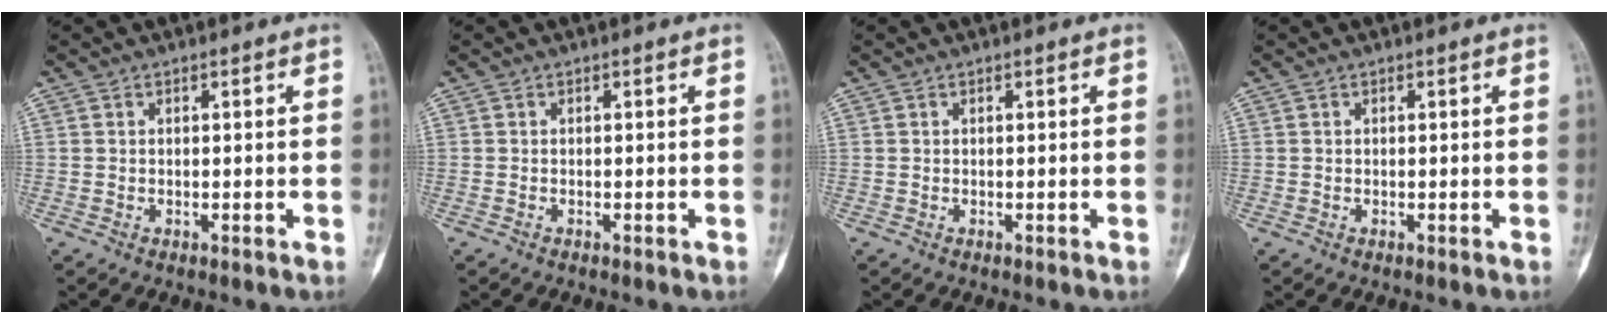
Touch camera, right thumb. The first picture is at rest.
{"total": 0.0}
{"total": 0.0}
{"total": 0.0}